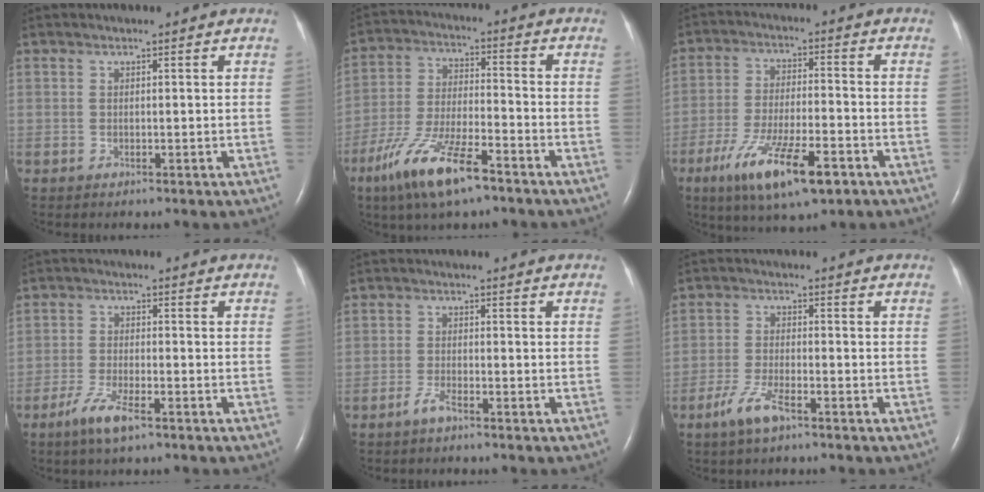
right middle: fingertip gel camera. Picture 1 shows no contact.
{"total": 12.5, "force": [-8.0, 2.6, 9.2], "torque": [-0.189, -0.018, -0.147]}
{"total": 13.0, "force": [-7.1, 2.9, 10.6], "torque": [-0.199, -0.021, -0.116]}
{"total": 5.3, "force": [-3.3, 1.0, 4.0], "torque": [-0.089, -0.008, -0.062]}
{"total": 2.3, "force": [-1.7, 0.3, 1.5], "torque": [-0.039, -0.003, -0.035]}
{"total": 5.0, "force": [-3.2, 1.1, 3.6], "torque": [-0.086, -0.006, -0.062]}